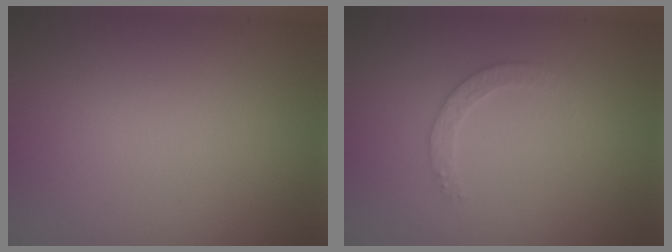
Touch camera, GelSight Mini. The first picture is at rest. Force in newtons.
{"total": 1.9, "press": 1.8, "slide": 0.6}